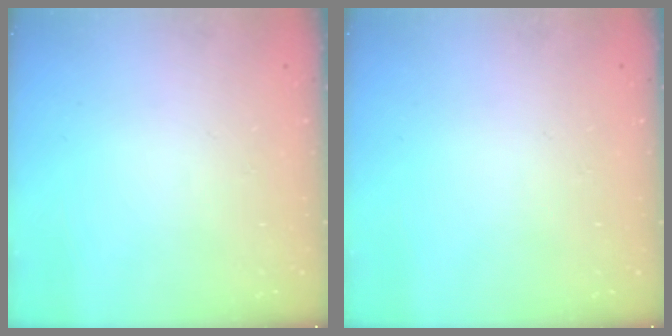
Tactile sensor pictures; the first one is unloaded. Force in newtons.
{"total": 0.0}